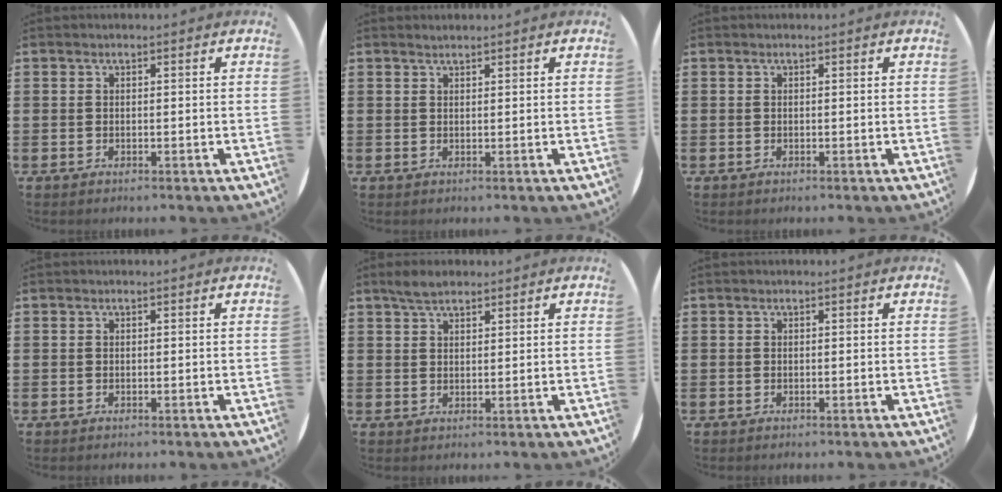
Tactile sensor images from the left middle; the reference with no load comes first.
{"total": 0.7, "force": [0.7, 0.0, 0.1], "torque": [-0.003, -0.001, 0.014]}
{"total": 0.0}
{"total": 0.0}
{"total": 3.1, "force": [2.6, 1.1, 1.3], "torque": [-0.022, 0.004, 0.047]}
{"total": 0.0}